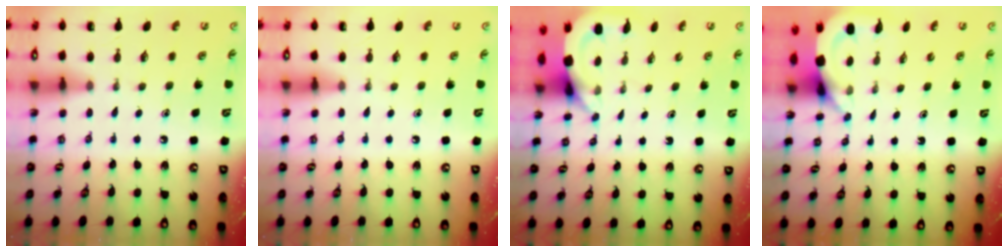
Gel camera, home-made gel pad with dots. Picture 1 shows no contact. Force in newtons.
{"total": 0.0}
{"total": 3.9, "press": 3.9, "slide": 0.2}
{"total": 3.9, "press": 3.9, "slide": 0.2}